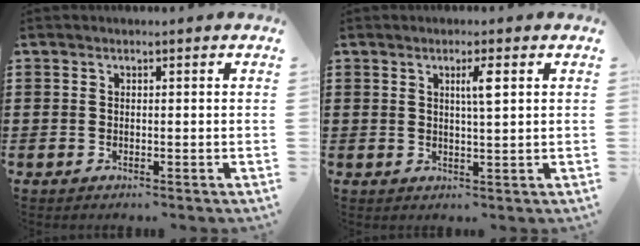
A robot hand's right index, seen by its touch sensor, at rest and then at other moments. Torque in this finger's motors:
{"motor_torque": [0.54, -0.22, 0.09, 0.03]}